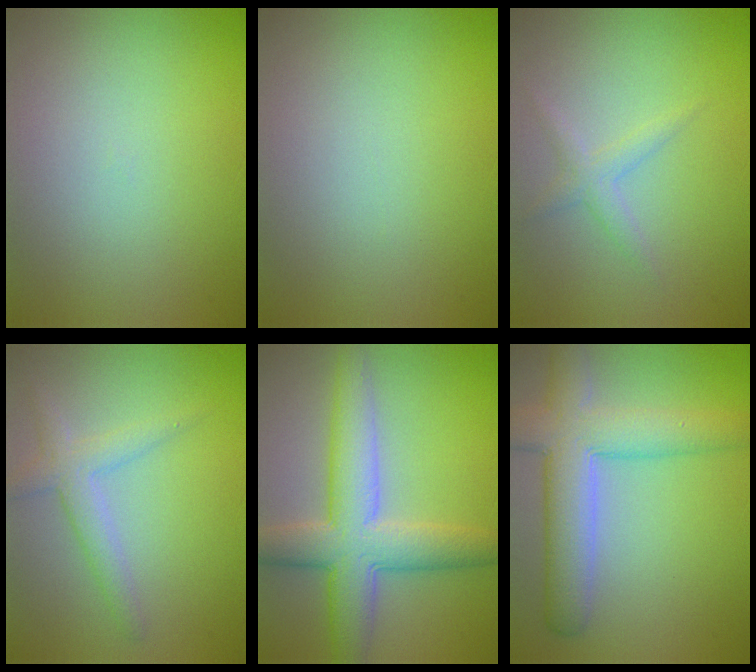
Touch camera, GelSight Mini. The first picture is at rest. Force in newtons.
{"total": 0.0}
{"total": 1.6, "press": 1.6, "slide": 0.0}
{"total": 2.6, "press": 2.6, "slide": 0.1}
{"total": 7.1, "press": 7.1, "slide": 0.1}
{"total": 7.1, "press": 7.1, "slide": 0.4}